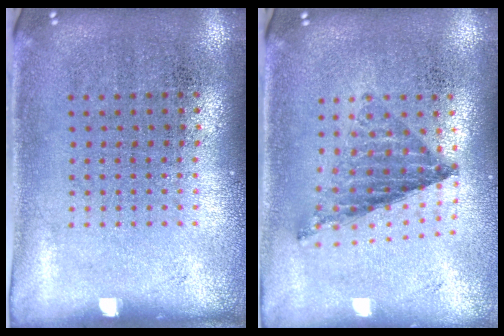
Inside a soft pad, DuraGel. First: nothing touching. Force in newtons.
{"total": 0.8, "press": 0.8, "slide": 0.0}